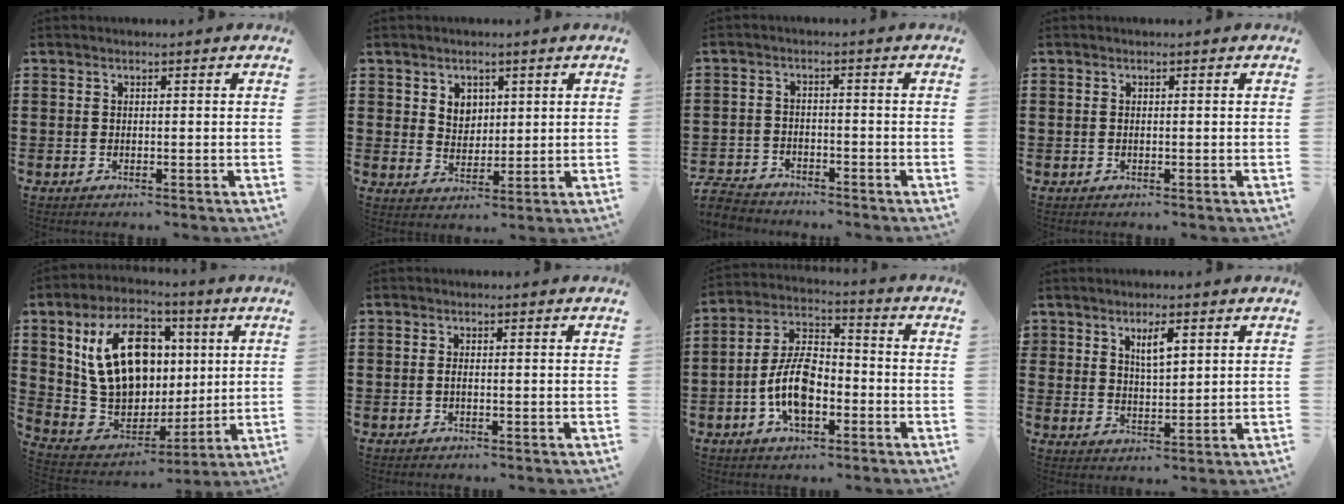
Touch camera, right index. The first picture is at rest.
{"total": 3.6, "force": [2.0, 2.9, 0.8], "torque": [-0.028, 0.011, 0.037]}
{"total": 3.9, "force": [-3.8, 0.9, 0.6], "torque": [-0.028, -0.002, -0.082]}
{"total": 0.0}
{"total": 16.3, "force": [4.2, 10.9, 11.4], "torque": [-0.244, 0.010, 0.079]}
{"total": 0.5, "force": [-0.3, 0.1, 0.4], "torque": [-0.009, -0.002, -0.005]}
{"total": 9.1, "force": [-2.9, 4.9, 7.1], "torque": [-0.168, 0.004, -0.062]}
{"total": 3.9, "force": [2.3, 1.4, 2.9], "torque": [-0.054, 0.001, 0.038]}